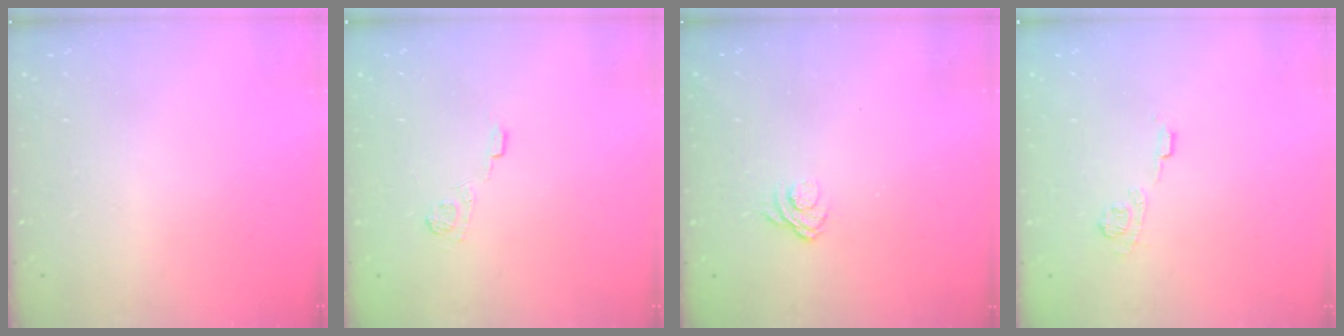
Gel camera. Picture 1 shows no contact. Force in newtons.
{"total": 8.5, "press": 8.4, "slide": 1.5}
{"total": 5.1, "press": 4.9, "slide": 1.3}
{"total": 8.0, "press": 7.9, "slide": 1.0}